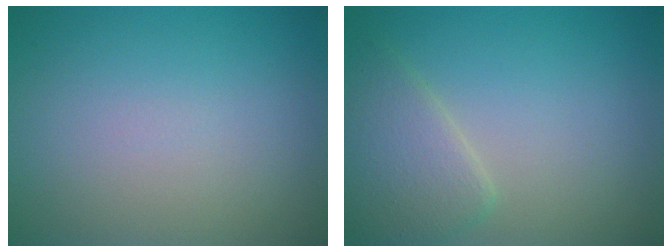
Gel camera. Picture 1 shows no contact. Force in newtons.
{"total": 3.5, "press": 3.5, "slide": 0.1}